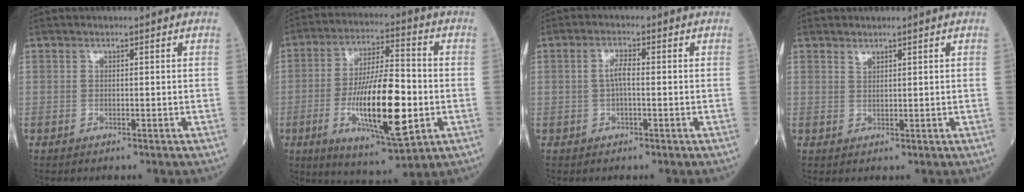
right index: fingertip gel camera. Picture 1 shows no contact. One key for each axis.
{"total": 16.4, "fx": -3.6, "fy": 3.6, "fz": 15.6, "tx": -0.281, "ty": -0.010, "tz": -0.057}
{"total": 2.6, "fx": -0.2, "fy": 0.7, "fz": 2.5, "tx": -0.048, "ty": 0.006, "tz": -0.004}
{"total": 0.8, "fx": 0.7, "fy": 0.3, "fz": 0.2, "tx": -0.005, "ty": -0.003, "tz": 0.014}